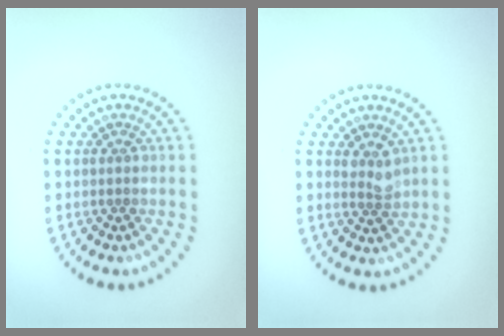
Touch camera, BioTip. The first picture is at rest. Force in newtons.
{"total": 1.5, "press": 1.2, "slide": 1.0}